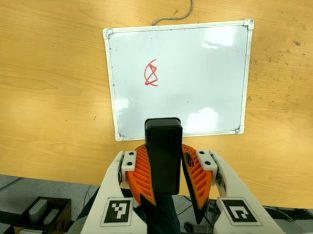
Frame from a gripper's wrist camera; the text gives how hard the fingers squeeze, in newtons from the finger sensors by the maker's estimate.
{"total": 9.8, "left": 8.9, "right": 10.7}